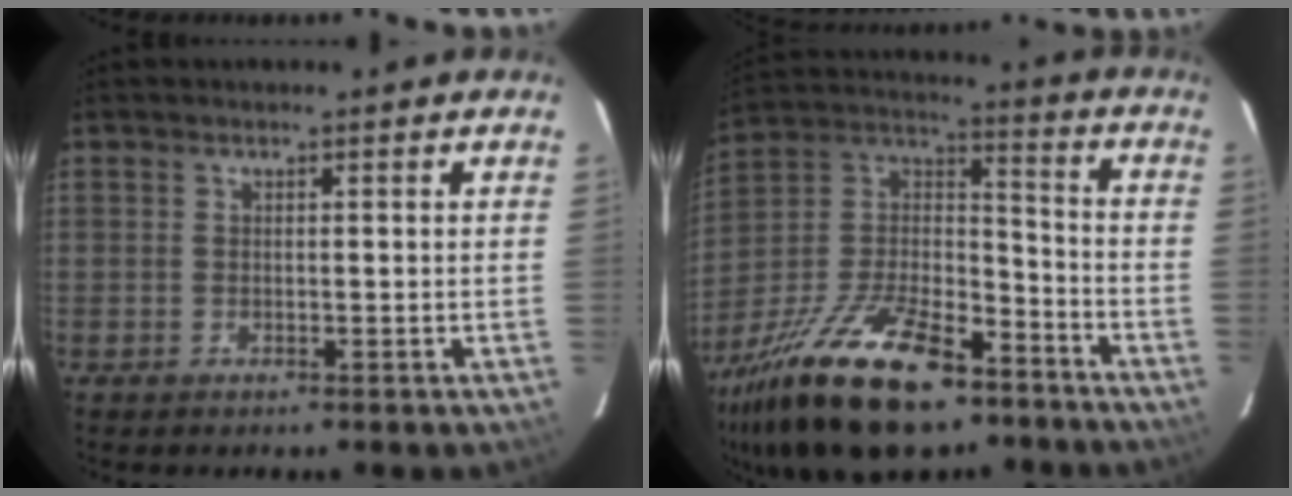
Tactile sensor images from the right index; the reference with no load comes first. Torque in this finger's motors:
{"motor_torque": [1.85, -0.29, 1.05, 0.21]}